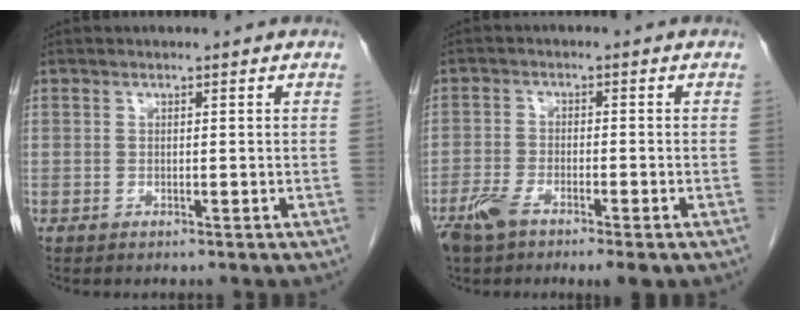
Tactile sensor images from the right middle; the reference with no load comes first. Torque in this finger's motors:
{"motor_torque": [0.35, -0.32, 0.07, 0.06]}